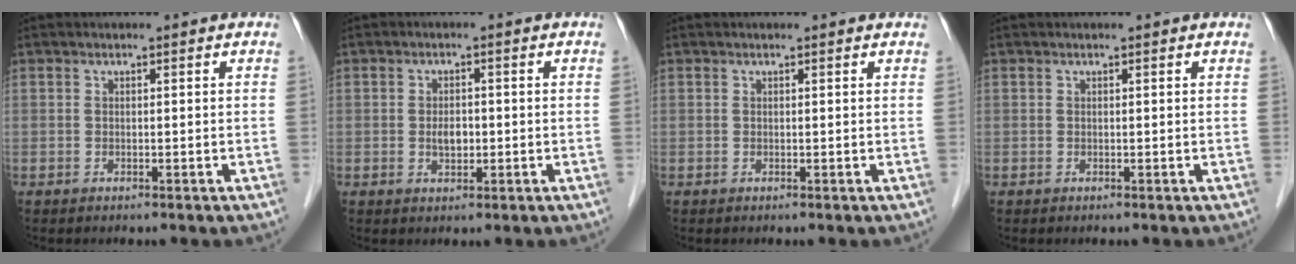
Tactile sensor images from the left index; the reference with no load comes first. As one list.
[{"total": 2.4, "force": [-0.4, 1.4, 2.0], "torque": [-0.036, 0.000, -0.003]}, {"total": 1.5, "force": [1.4, 0.1, 0.3], "torque": [-0.011, 0.010, 0.014]}, {"total": 0.5, "force": [0.5, 0.0, 0.1], "torque": [0.000, 0.005, 0.008]}]